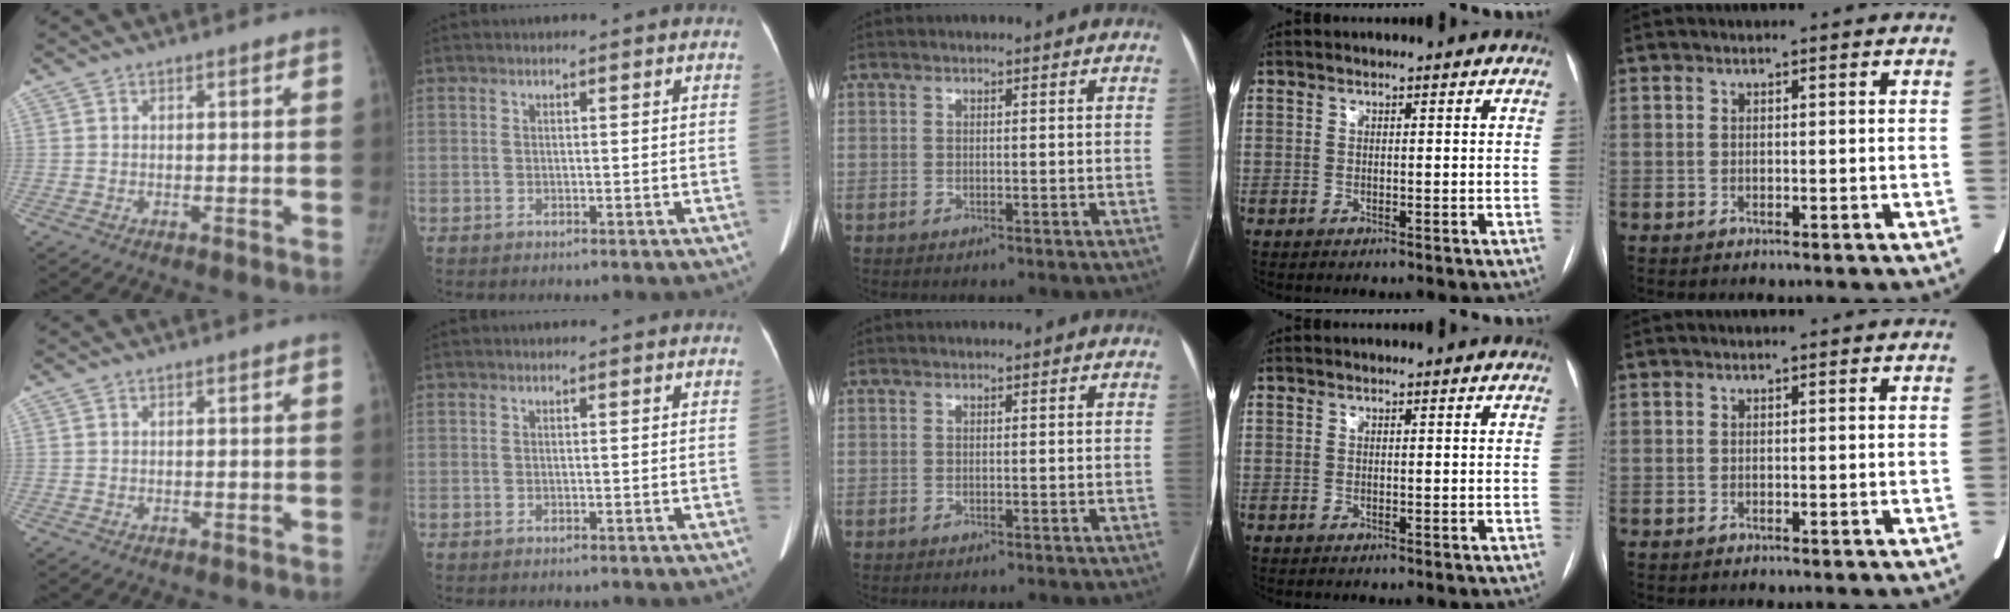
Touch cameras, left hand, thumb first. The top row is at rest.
{}